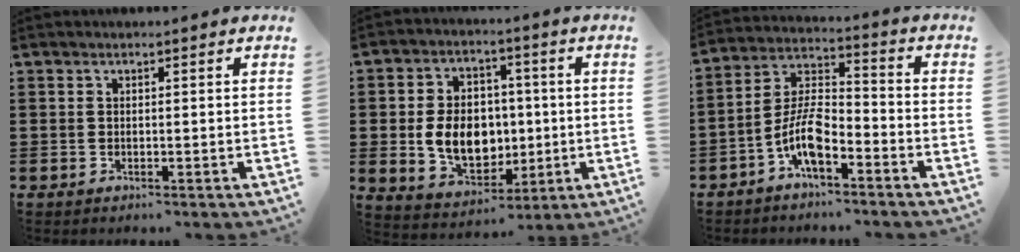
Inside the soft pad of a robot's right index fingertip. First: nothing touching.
{"total": 9.8, "force": [-0.4, 7.3, 6.5], "torque": [-0.127, 0.008, -0.009]}
{"total": 7.9, "force": [-4.4, 3.0, 5.9], "torque": [-0.134, 0.001, -0.087]}